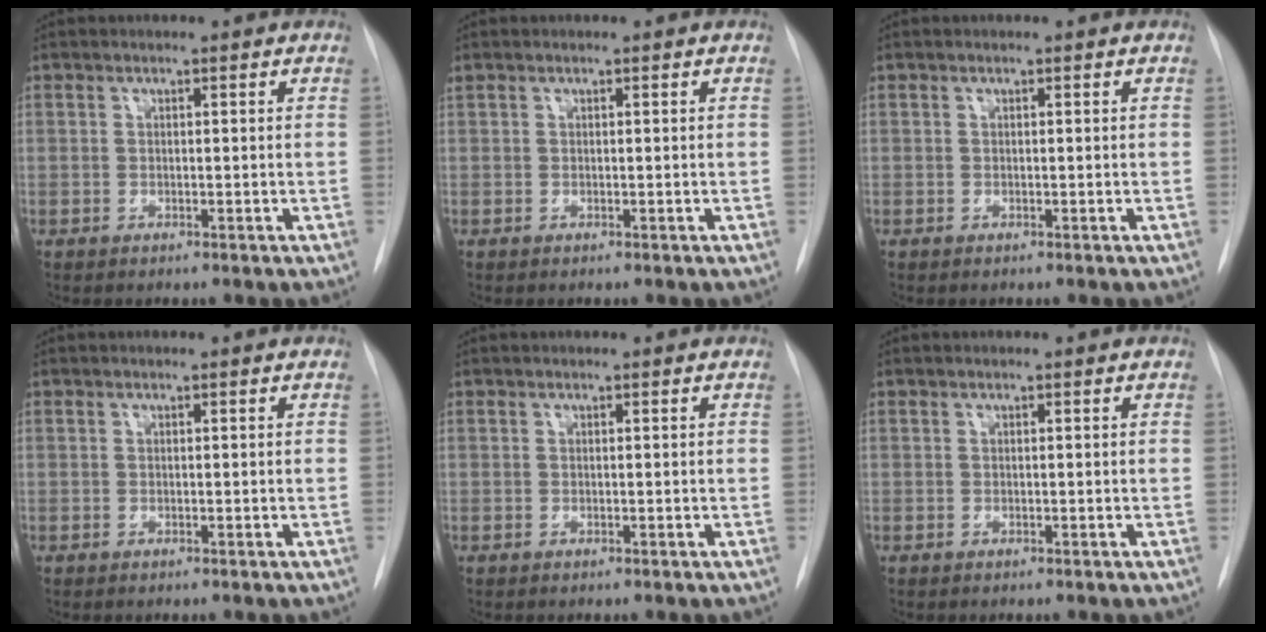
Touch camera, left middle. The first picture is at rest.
{"total": 0.0}
{"total": 0.0}
{"total": 0.0}
{"total": 0.0}
{"total": 0.0}